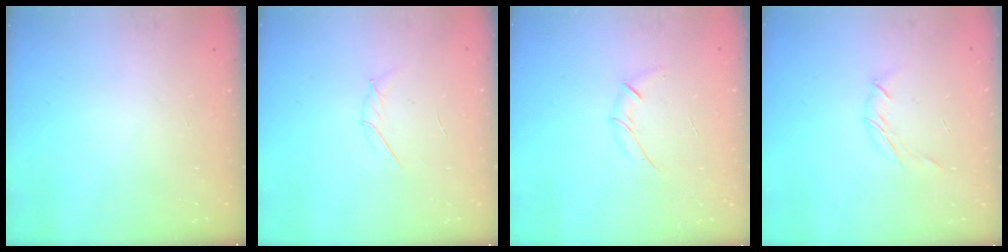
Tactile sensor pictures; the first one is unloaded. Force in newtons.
{"total": 3.3, "press": 3.2, "slide": 0.8}
{"total": 5.4, "press": 5.3, "slide": 1.0}
{"total": 4.4, "press": 4.3, "slide": 0.8}